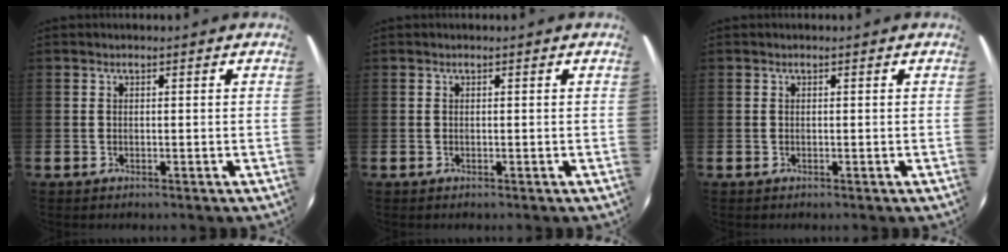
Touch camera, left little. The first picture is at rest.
{"total": 0.0}
{"total": 0.0}